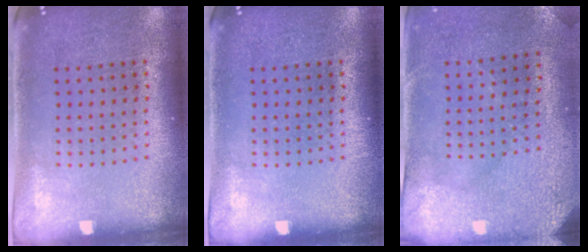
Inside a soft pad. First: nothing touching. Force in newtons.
{"total": 0.0}
{"total": 3.0, "press": 2.6, "slide": 1.4}